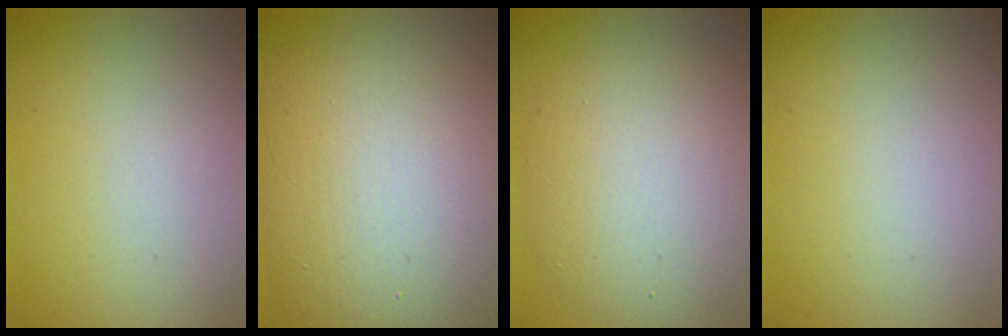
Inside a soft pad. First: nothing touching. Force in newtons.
{"total": 14.5, "press": 14.5, "slide": 1.0}
{"total": 8.0, "press": 8.0, "slide": 0.5}
{"total": 0.0}